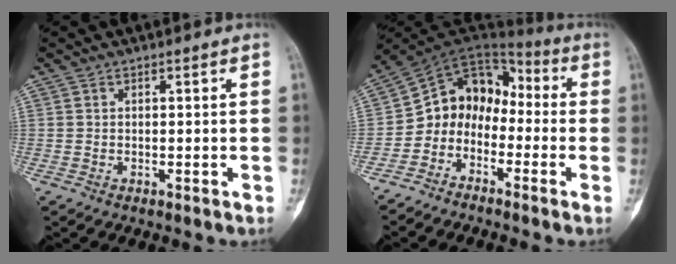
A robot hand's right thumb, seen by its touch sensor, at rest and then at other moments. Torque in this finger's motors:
{"motor_torque": [0.17, 0.18, 0.22, -0.21, 0.05]}